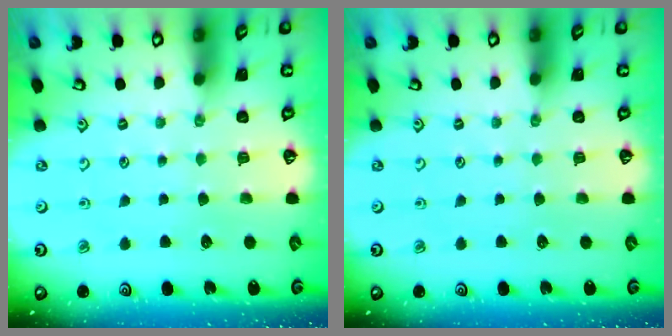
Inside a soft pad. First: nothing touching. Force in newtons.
{"total": 0.0}